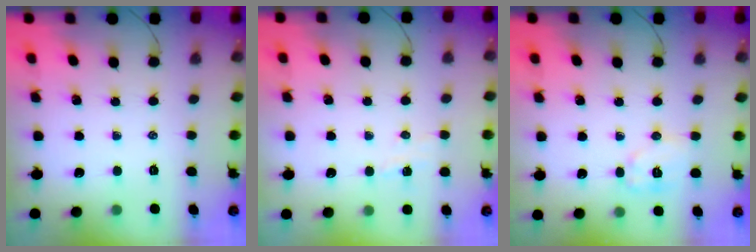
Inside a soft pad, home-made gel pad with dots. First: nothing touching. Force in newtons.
{"total": 3.7, "press": 3.5, "slide": 1.1}
{"total": 8.1, "press": 8.1, "slide": 0.5}